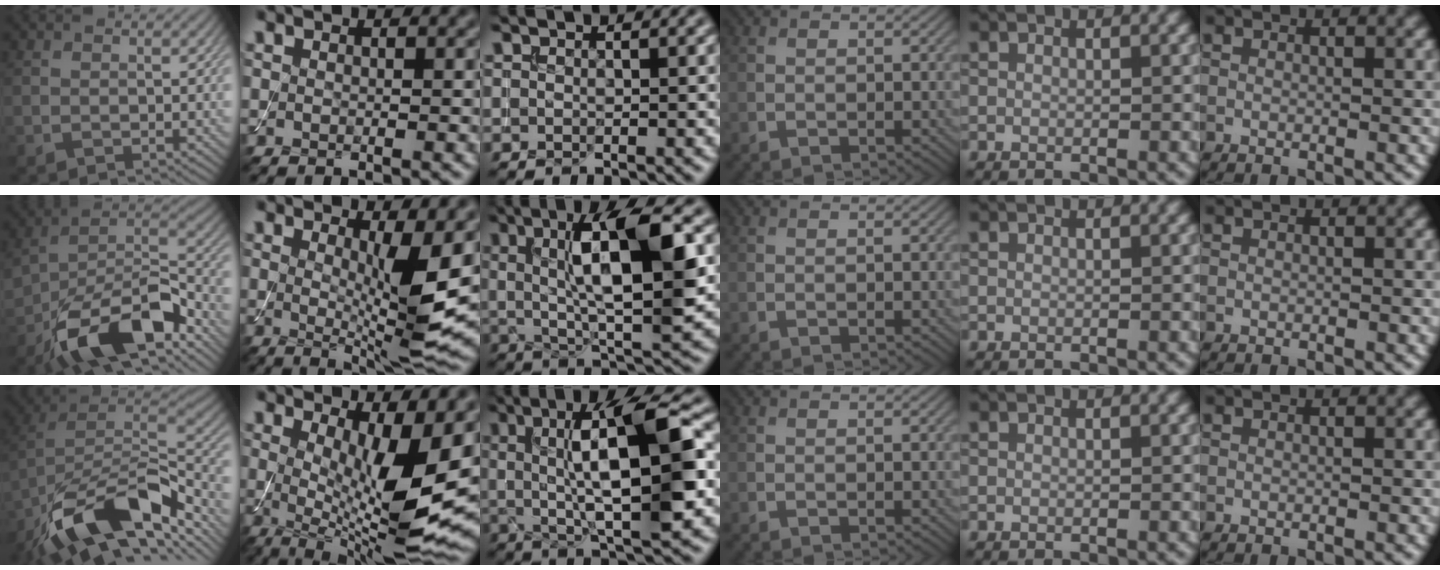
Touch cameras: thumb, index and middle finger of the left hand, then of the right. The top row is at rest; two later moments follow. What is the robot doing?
{"motion": "assemble", "object": "toy tower of hanoi"}